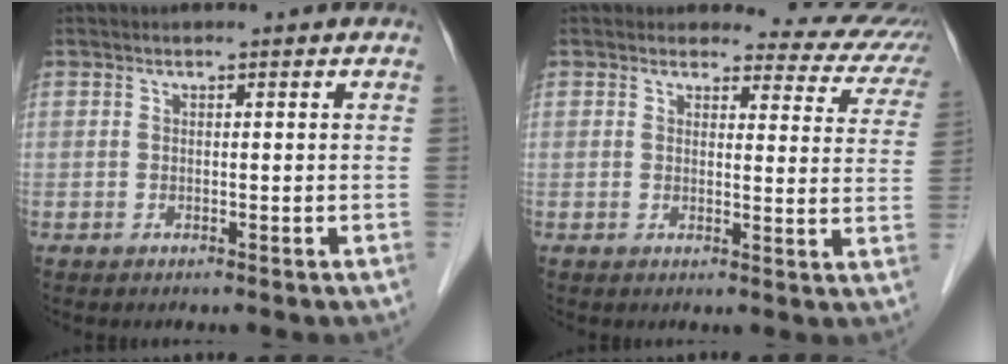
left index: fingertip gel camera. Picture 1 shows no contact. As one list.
[{"total": 10.2, "force": [9.1, 4.1, 1.7], "torque": [0.019, -0.022, 0.065]}]